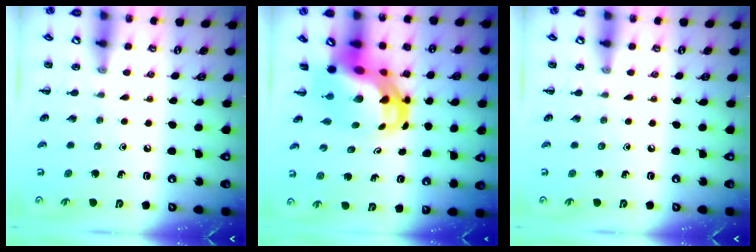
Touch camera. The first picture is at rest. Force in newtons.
{"total": 8.8, "press": 8.5, "slide": 2.5}
{"total": 0.0}